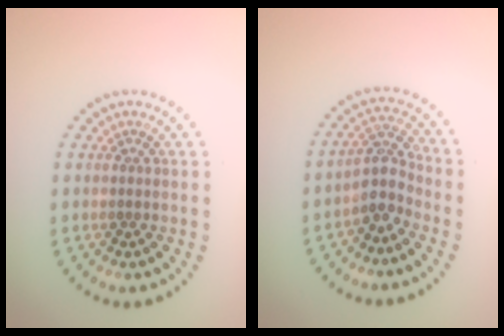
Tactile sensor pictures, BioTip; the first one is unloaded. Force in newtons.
{"total": 2.9, "press": 2.2, "slide": 1.9}